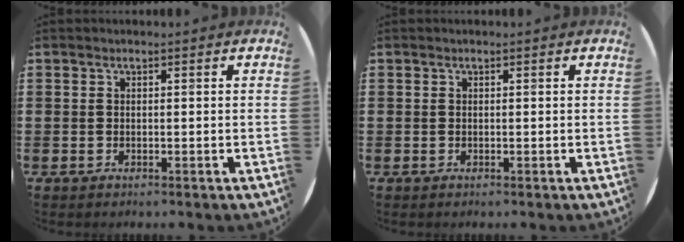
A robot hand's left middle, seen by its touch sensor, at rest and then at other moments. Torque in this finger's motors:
{"motor_torque": [-0.03, 0.03, 0.00, 0.00]}